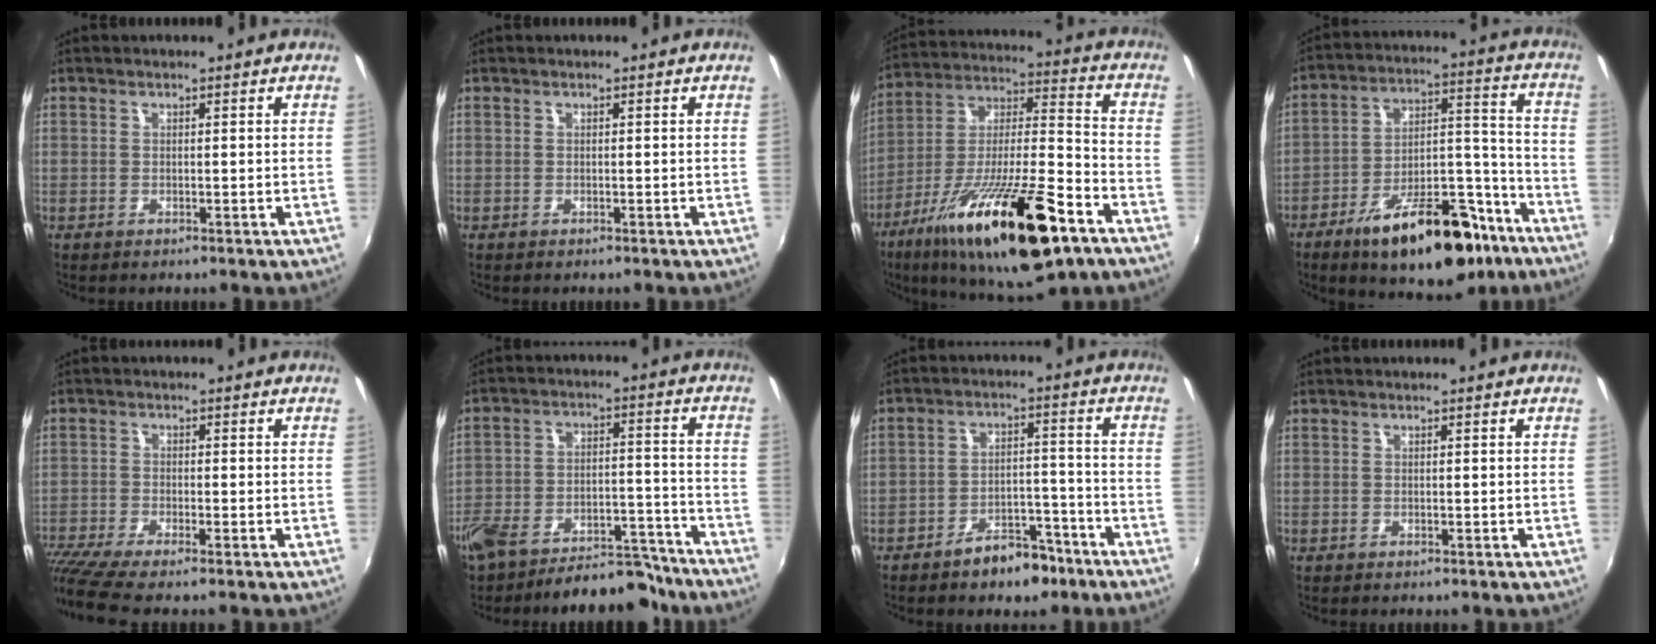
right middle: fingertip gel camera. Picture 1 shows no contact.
{"total": 0.0}
{"total": 27.2, "force": [-14.9, 6.9, 21.7], "torque": [-0.373, -0.038, -0.247]}
{"total": 21.9, "force": [-14.4, 9.3, 13.6], "torque": [-0.211, 0.024, -0.206]}
{"total": 8.2, "force": [-6.6, 0.3, 4.9], "torque": [-0.116, -0.040, -0.119]}
{"total": 15.9, "force": [-13.4, 6.1, 6.0], "torque": [-0.121, 0.020, -0.182]}
{"total": 7.7, "force": [-5.8, 4.1, 2.9], "torque": [-0.052, 0.029, -0.074]}
{"total": 0.0}